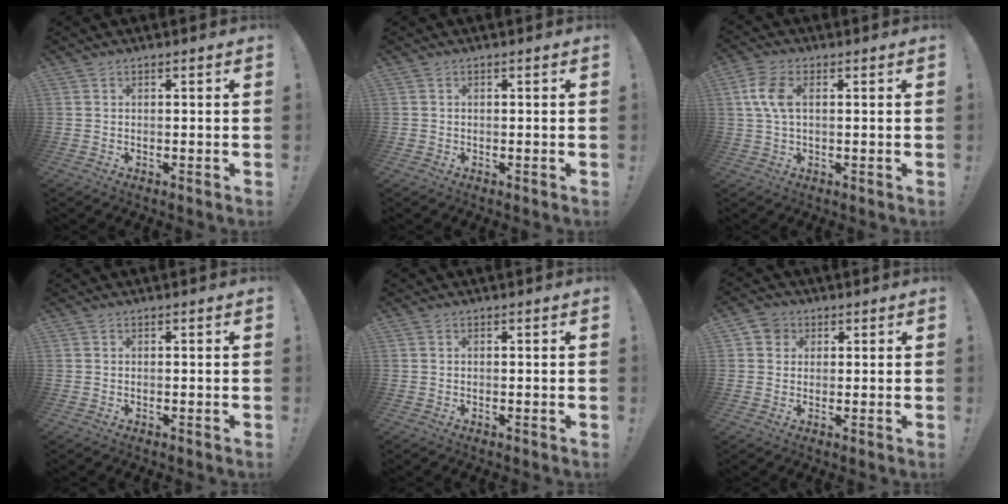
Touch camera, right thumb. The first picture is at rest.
{"total": 0.7, "force": [-0.3, 0.7, 0.1], "torque": [-0.001, 0.002, -0.005]}
{"total": 7.4, "force": [1.4, 4.3, 5.9], "torque": [-0.123, 0.003, 0.022]}
{"total": 0.0}
{"total": 0.0}
{"total": 4.0, "force": [1.4, 3.6, 1.2], "torque": [-0.016, -0.001, 0.026]}